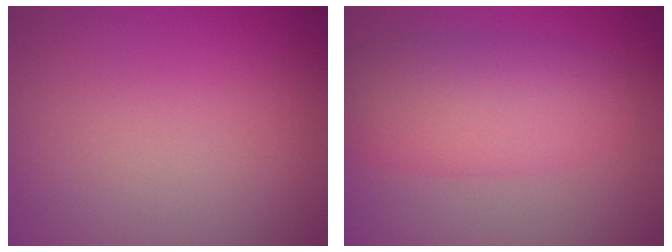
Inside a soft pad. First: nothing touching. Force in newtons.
{"total": 5.5, "press": 5.5, "slide": 0.3}